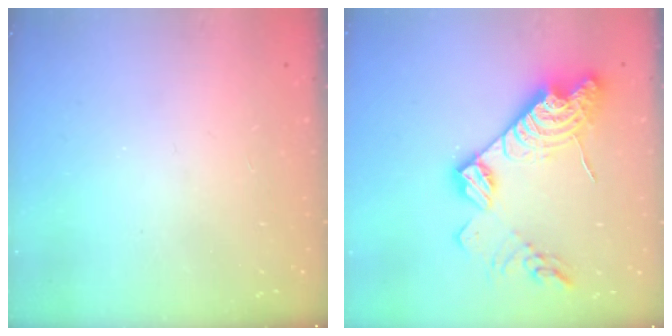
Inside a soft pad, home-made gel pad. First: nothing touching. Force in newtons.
{"total": 20.3, "press": 20.2, "slide": 1.8}